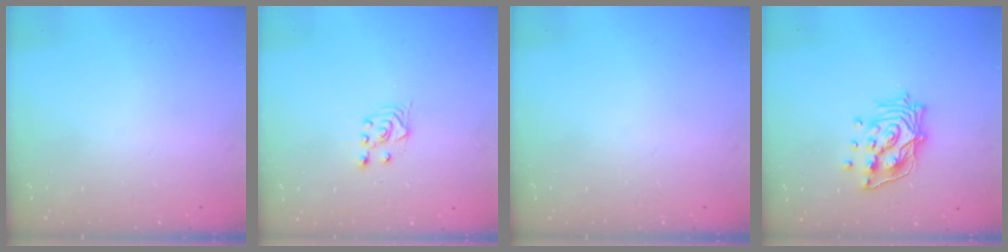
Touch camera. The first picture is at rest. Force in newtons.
{"total": 3.3, "press": 2.9, "slide": 1.5}
{"total": 0.0}
{"total": 12.7, "press": 12.6, "slide": 1.3}